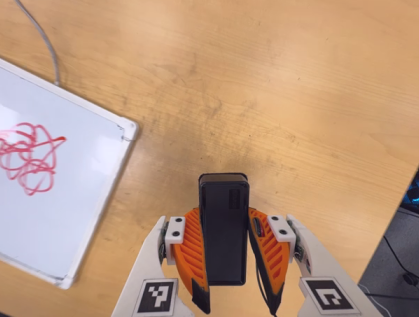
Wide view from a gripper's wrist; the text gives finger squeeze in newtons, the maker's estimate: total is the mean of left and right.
{"total": 4.1, "left": 2.9, "right": 5.4}